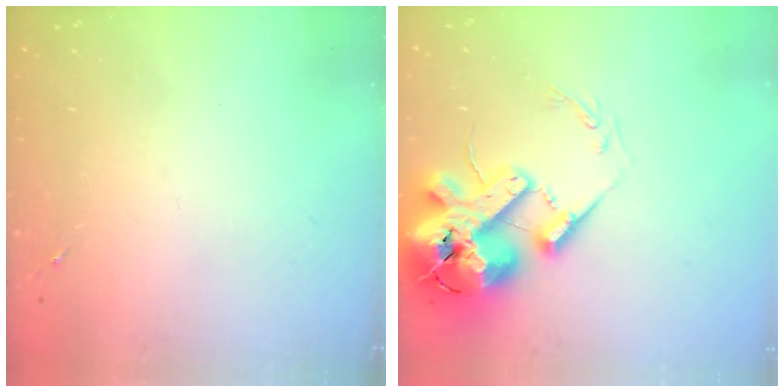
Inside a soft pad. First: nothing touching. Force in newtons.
{"total": 23.0, "press": 22.7, "slide": 3.8}